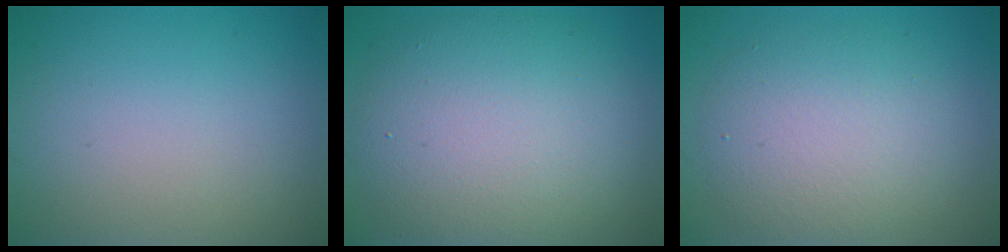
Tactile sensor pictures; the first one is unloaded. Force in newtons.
{"total": 9.8, "press": 9.8, "slide": 1.1}
{"total": 5.8, "press": 5.8, "slide": 0.3}